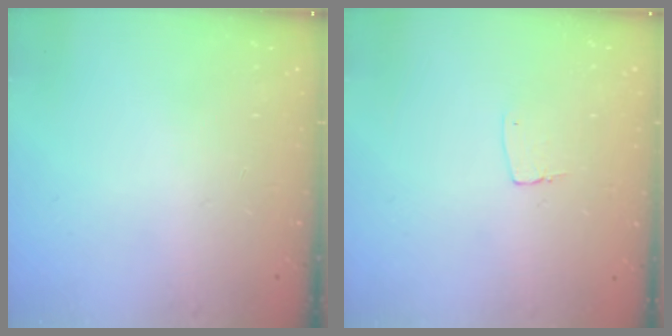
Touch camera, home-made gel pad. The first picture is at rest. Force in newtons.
{"total": 3.8, "press": 3.8, "slide": 0.2}